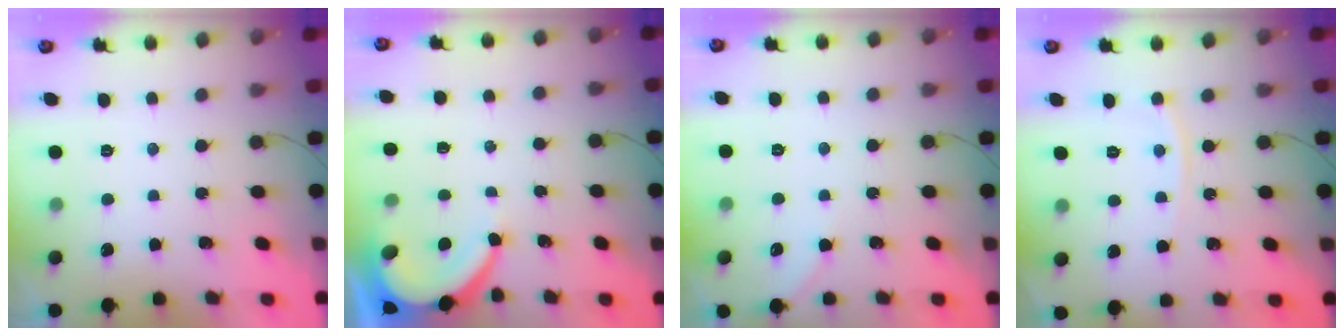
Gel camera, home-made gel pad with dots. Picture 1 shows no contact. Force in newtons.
{"total": 6.5, "press": 6.4, "slide": 0.9}
{"total": 3.0, "press": 3.0, "slide": 0.5}
{"total": 3.8, "press": 3.8, "slide": 0.1}